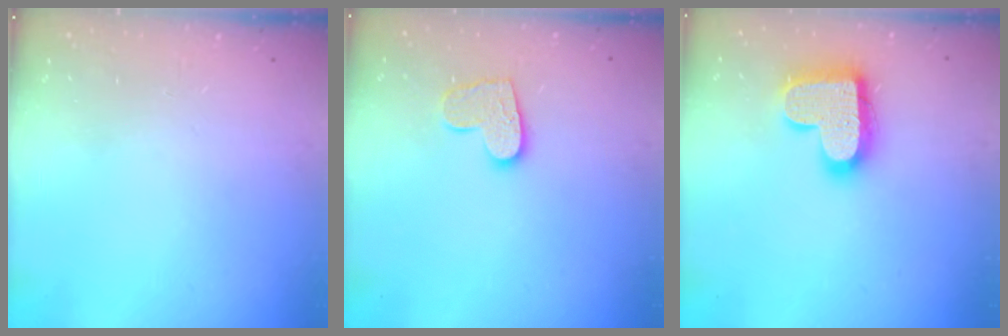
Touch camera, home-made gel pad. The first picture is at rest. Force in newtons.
{"total": 11.3, "press": 11.2, "slide": 0.7}
{"total": 18.3, "press": 18.2, "slide": 1.1}